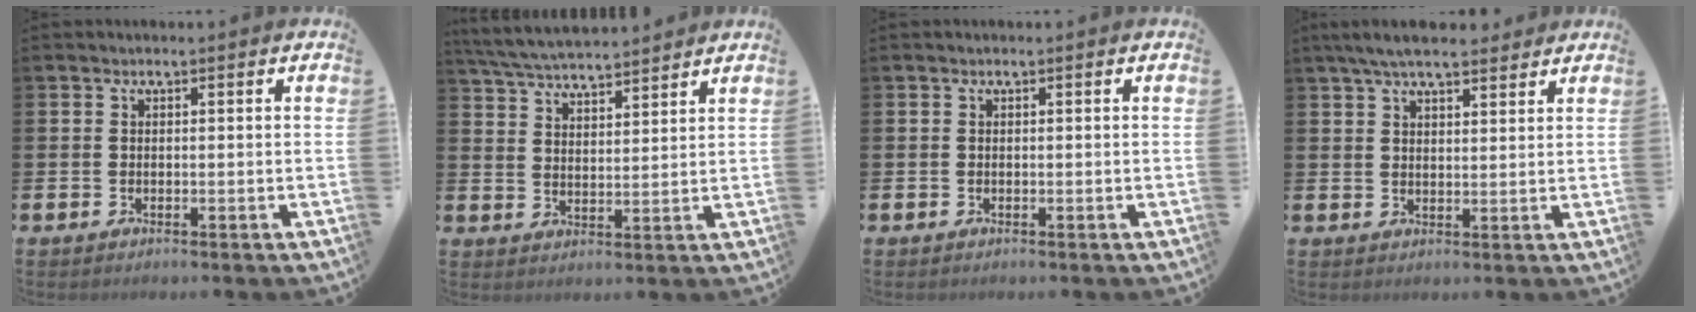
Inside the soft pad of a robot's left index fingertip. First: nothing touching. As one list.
[{"total": 5.6, "force": [5.6, 0.4, 0.8], "torque": [-0.039, -0.029, 0.101]}, {"total": 0.0}, {"total": 5.5, "force": [4.9, 1.2, 2.0], "torque": [-0.049, -0.010, 0.090]}]